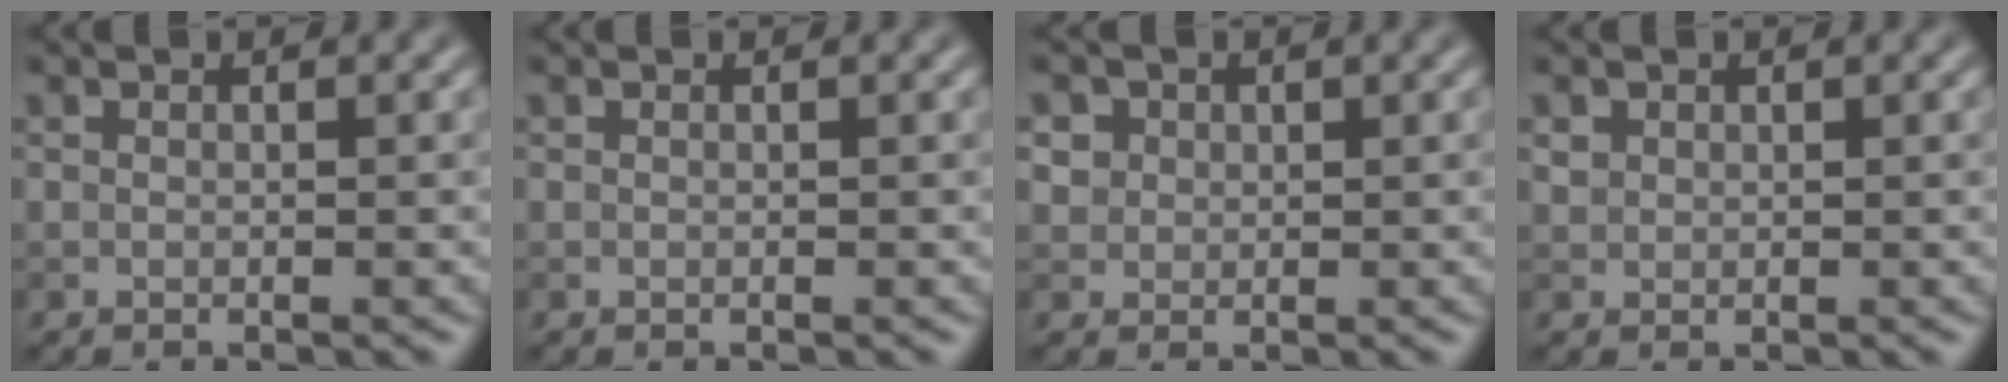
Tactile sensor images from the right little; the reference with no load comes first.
{"total": 0.0}
{"total": 2.8, "force": [1.2, 2.3, 1.0], "torque": [-0.021, 0.005, 0.028]}
{"total": 0.8, "force": [0.4, 0.7, 0.1], "torque": [0.000, -0.002, 0.010]}